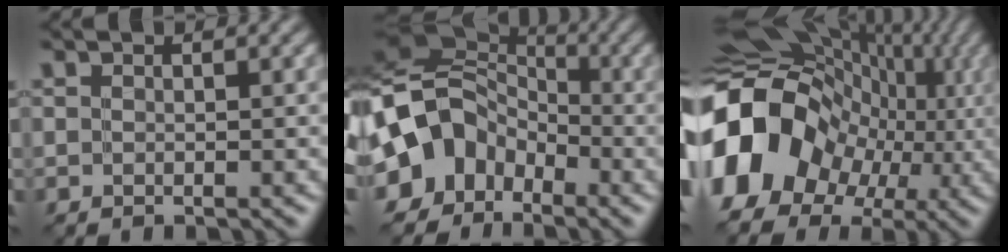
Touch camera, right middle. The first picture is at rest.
{"total": 10.1, "force": [-4.0, 8.0, 4.7], "torque": [-0.085, 0.001, -0.097]}
{"total": 19.1, "force": [-2.3, 15.3, 11.2], "torque": [-0.226, -0.010, -0.034]}